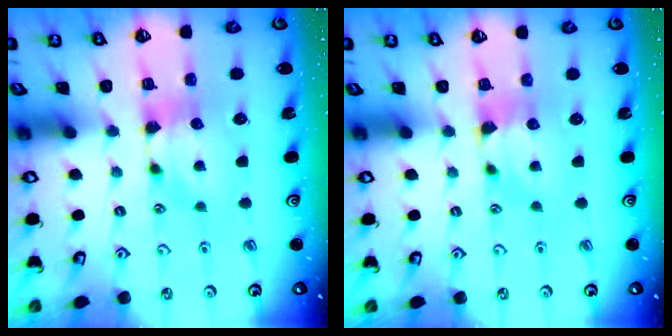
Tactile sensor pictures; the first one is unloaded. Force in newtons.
{"total": 0.0}